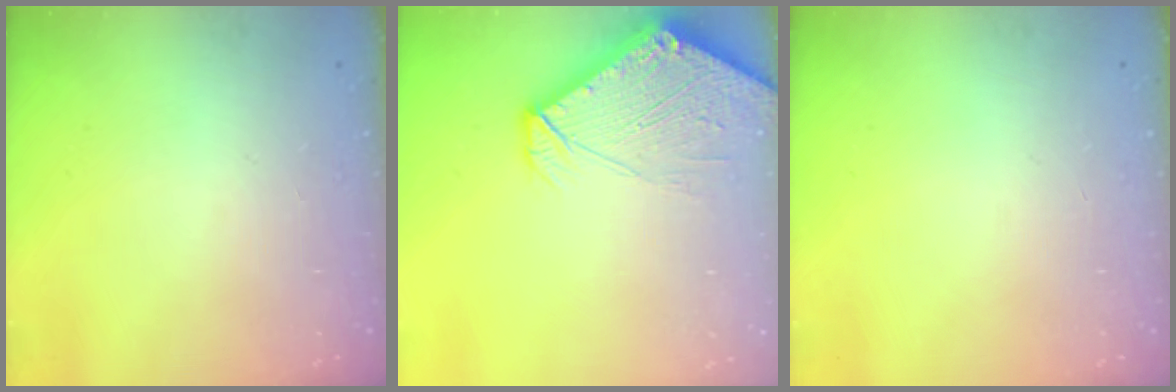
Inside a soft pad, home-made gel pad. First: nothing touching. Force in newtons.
{"total": 11.1, "press": 11.0, "slide": 1.2}
{"total": 0.0}